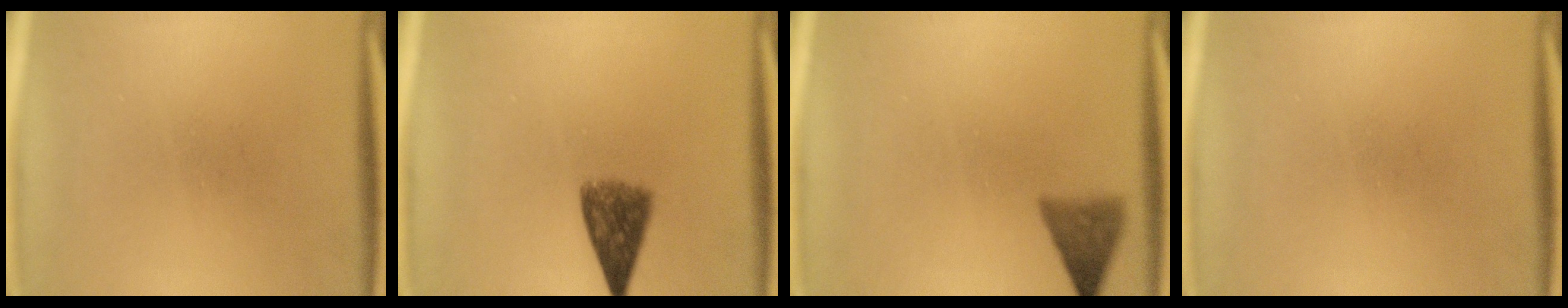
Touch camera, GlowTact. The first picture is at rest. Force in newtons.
{"total": 5.9}
{"total": 3.5}
{"total": 0.0}